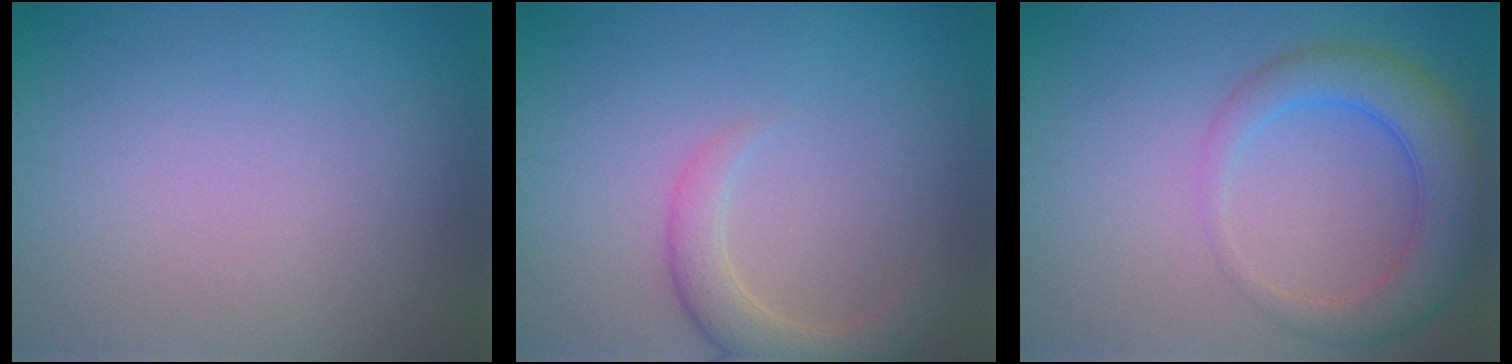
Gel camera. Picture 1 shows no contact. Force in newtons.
{"total": 3.3, "press": 3.3, "slide": 0.4}
{"total": 4.9, "press": 4.9, "slide": 0.2}